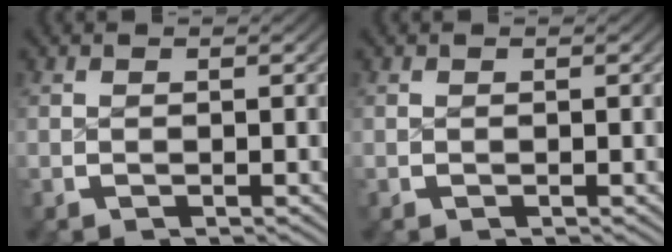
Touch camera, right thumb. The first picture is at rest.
{"total": 0.0}